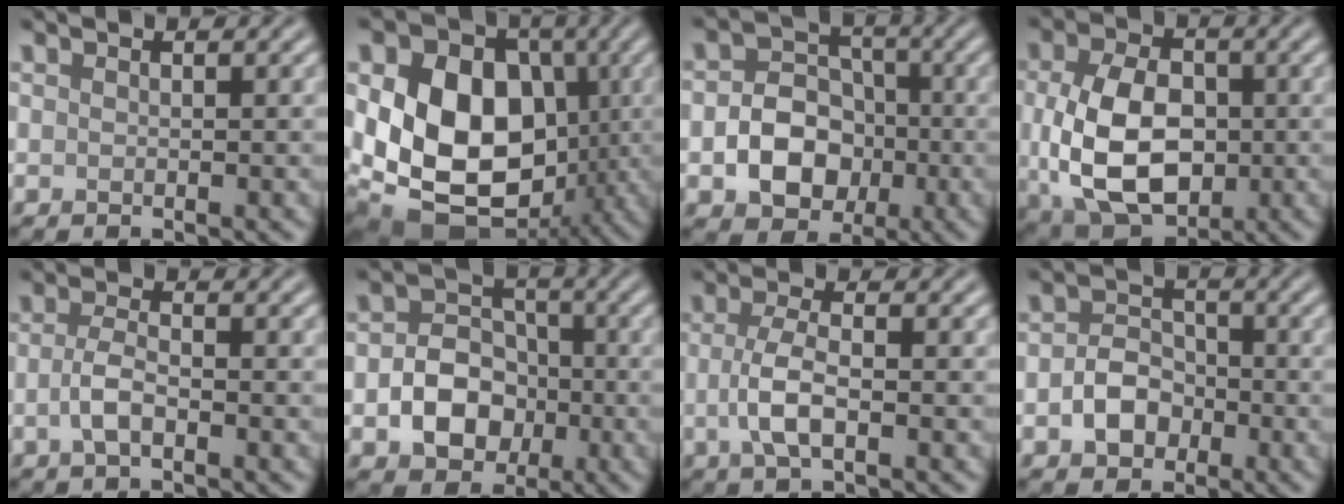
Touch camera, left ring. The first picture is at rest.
{"total": 16.1, "force": [-0.3, 12.2, 10.5], "torque": [-0.158, 0.012, -0.026]}
{"total": 6.2, "force": [-1.6, 4.9, 3.5], "torque": [-0.042, -0.004, -0.034]}
{"total": 10.0, "force": [-0.7, 6.7, 7.4], "torque": [-0.153, -0.012, -0.009]}
{"total": 2.3, "force": [-0.7, 0.8, 2.0], "torque": [-0.042, 0.002, -0.020]}
{"total": 5.5, "force": [-1.5, 4.3, 3.1], "torque": [-0.040, -0.003, -0.026]}
{"total": 3.4, "force": [-0.5, 1.2, 3.1], "torque": [-0.068, -0.001, -0.015]}
{"total": 3.5, "force": [-1.2, 2.7, 1.9], "torque": [-0.030, 0.004, -0.024]}